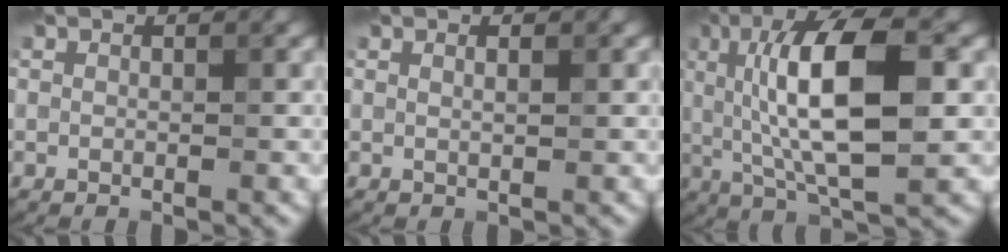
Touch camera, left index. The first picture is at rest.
{"total": 0.6, "force": [0.4, 0.2, 0.5], "torque": [-0.004, -0.004, 0.006]}
{"total": 10.5, "force": [1.1, 3.3, 9.9], "torque": [-0.164, 0.011, 0.017]}